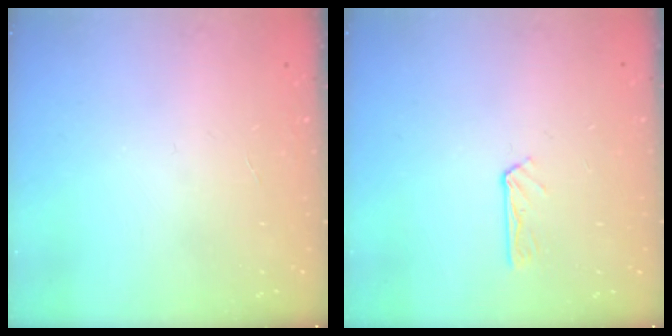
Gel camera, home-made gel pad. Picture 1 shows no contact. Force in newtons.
{"total": 2.7, "press": 2.7, "slide": 0.2}